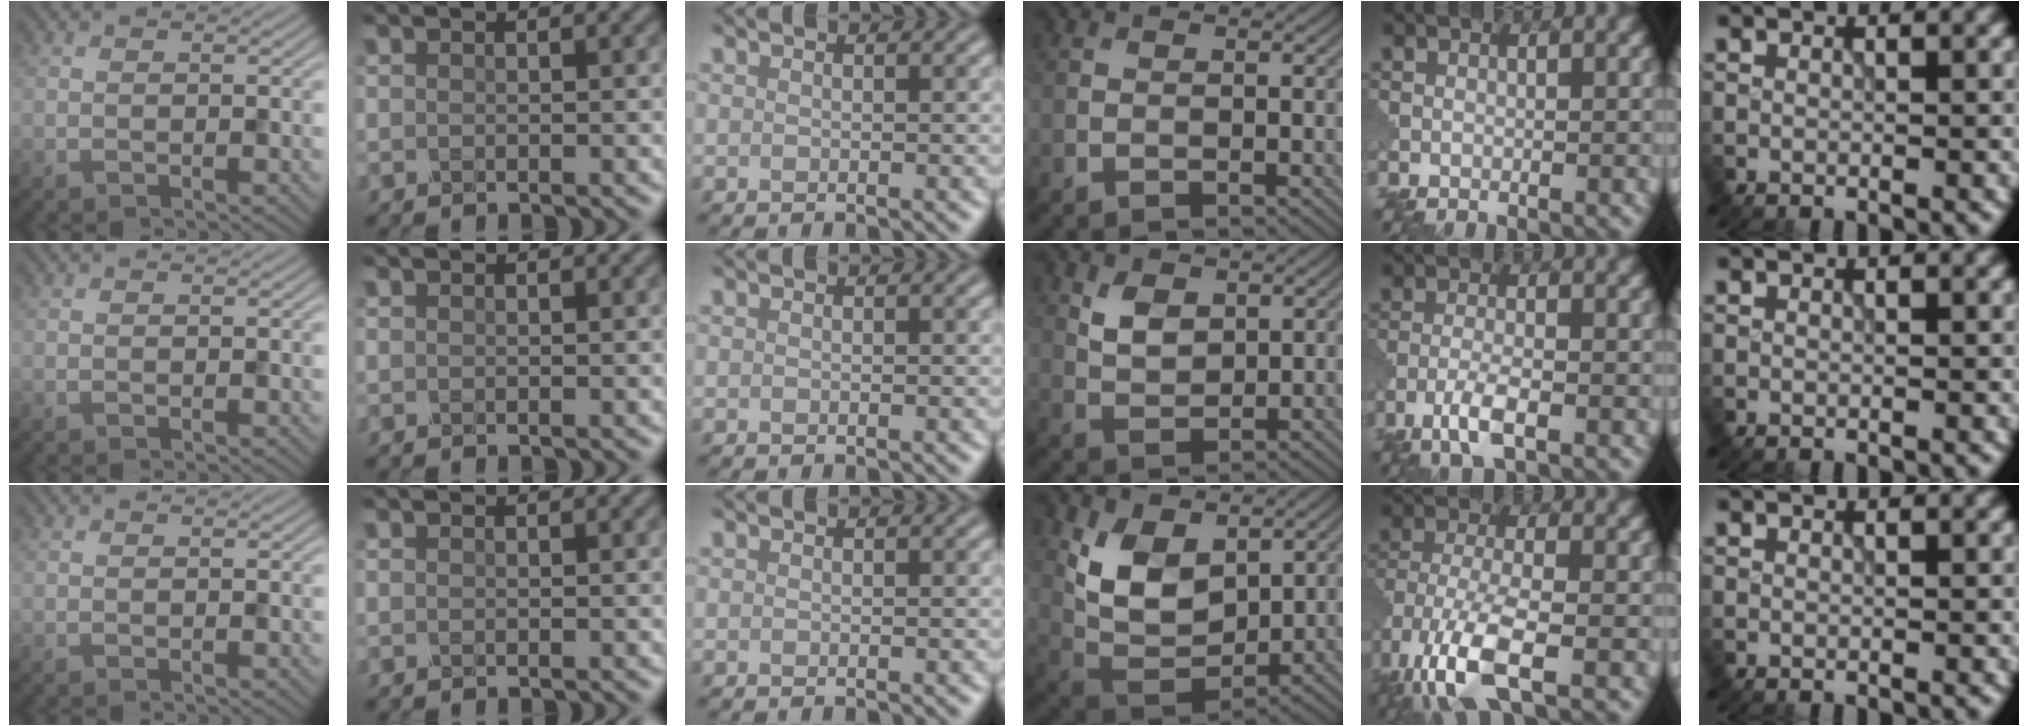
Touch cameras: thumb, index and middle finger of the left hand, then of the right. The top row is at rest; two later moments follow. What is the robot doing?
{"motion": "squeeze", "object": "clothespin"}